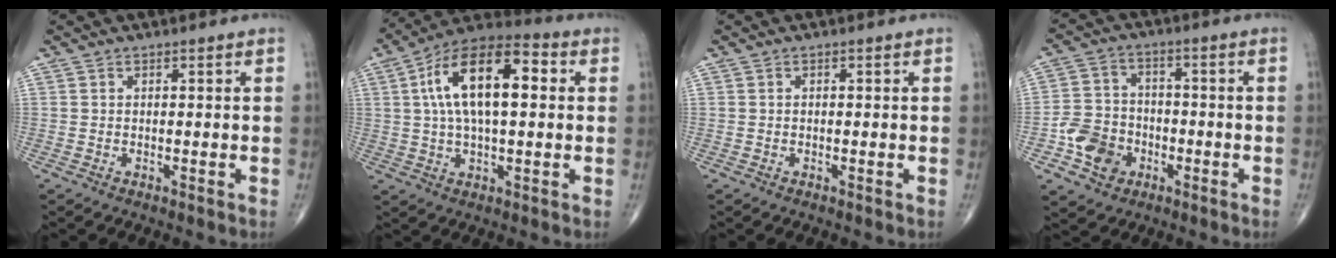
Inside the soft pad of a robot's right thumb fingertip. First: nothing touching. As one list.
[{"total": 17.6, "force": [3.2, 8.0, 15.4], "torque": [-0.262, 0.028, 0.046]}, {"total": 0.0}, {"total": 9.1, "force": [-3.5, 7.5, 3.9], "torque": [-0.045, 0.022, -0.063]}]